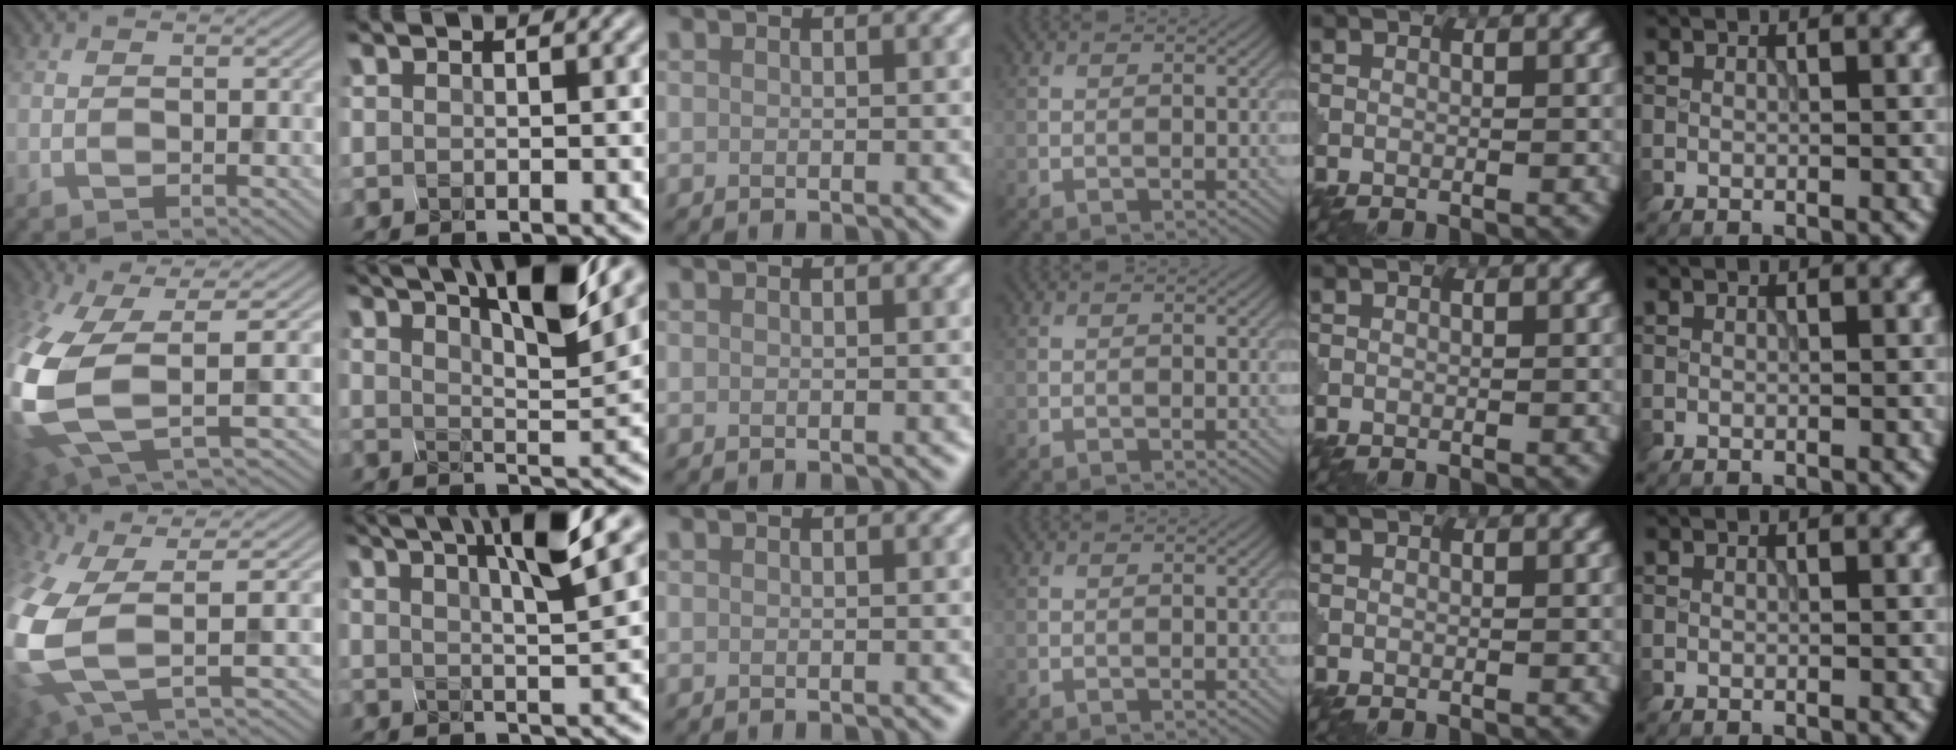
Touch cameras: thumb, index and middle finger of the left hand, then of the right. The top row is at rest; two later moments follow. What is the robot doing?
{"motion": "squeeze", "object": "clothespin"}